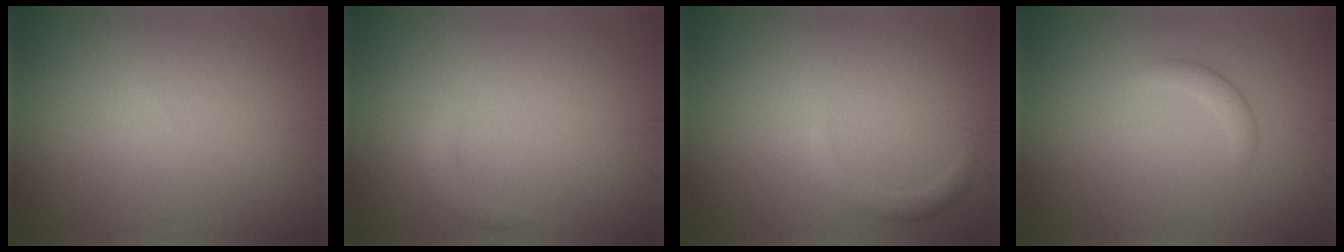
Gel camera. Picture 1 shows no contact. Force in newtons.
{"total": 1.3, "press": 1.3, "slide": 0.1}
{"total": 1.1, "press": 1.1, "slide": 0.0}
{"total": 1.3, "press": 1.3, "slide": 0.0}